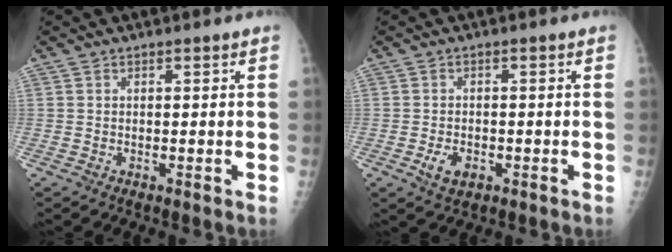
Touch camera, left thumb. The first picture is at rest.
{"total": 3.9, "force": [-1.5, 2.5, 2.5], "torque": [-0.038, 0.001, -0.021]}